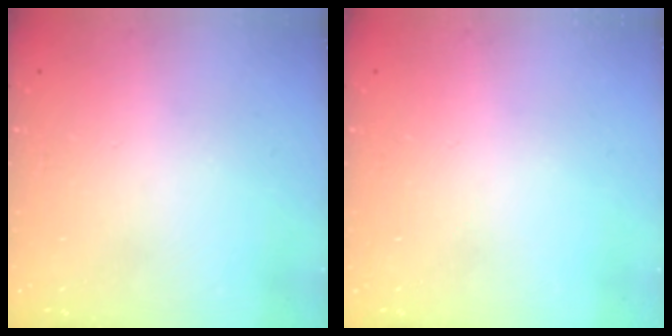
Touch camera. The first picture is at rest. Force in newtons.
{"total": 0.0}